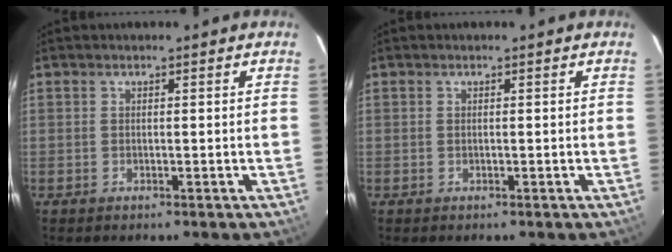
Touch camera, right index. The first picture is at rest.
{"total": 0.0}